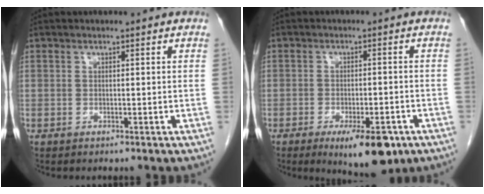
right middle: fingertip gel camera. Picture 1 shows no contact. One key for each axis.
{"total": 8.9, "fx": -5.2, "fy": 2.9, "fz": 6.7, "tx": -0.089, "ty": -0.009, "tz": -0.069}